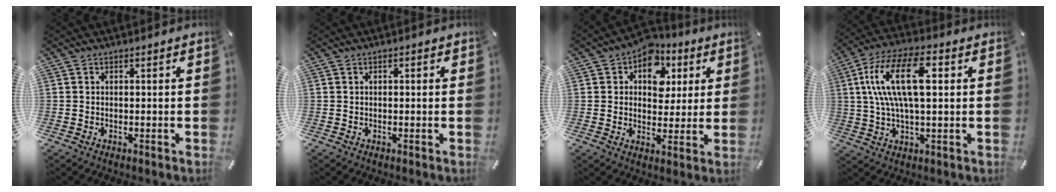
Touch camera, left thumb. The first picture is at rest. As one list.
[{"total": 0.5, "force": [0.1, 0.3, 0.4], "torque": [-0.007, 0.004, 0.000]}, {"total": 9.6, "force": [4.0, 7.6, 4.3], "torque": [-0.057, -0.026, 0.067]}, {"total": 16.3, "force": [3.5, 7.2, 14.2], "torque": [-0.301, 0.007, 0.056]}]